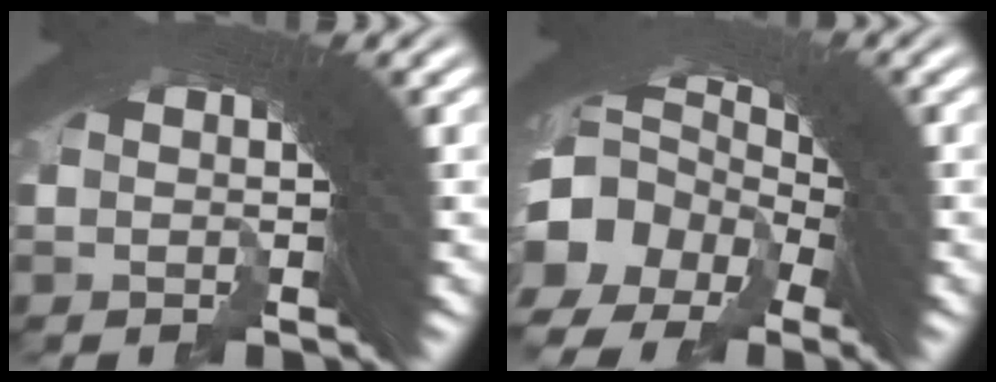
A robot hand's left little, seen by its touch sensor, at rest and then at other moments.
{"total": 8.3, "force": [-0.7, 6.4, 5.3], "torque": [-0.117, -0.020, -0.012]}